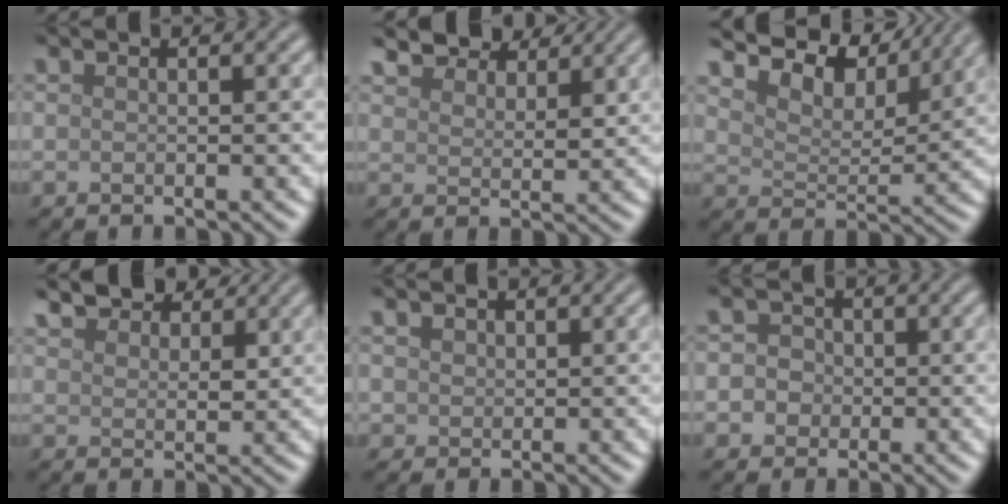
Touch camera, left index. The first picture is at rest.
{"total": 6.3, "force": [5.3, 2.4, 2.3], "torque": [-0.046, -0.003, 0.088]}
{"total": 8.8, "force": [7.5, 2.7, 3.8], "torque": [-0.077, 0.001, 0.100]}
{"total": 6.2, "force": [4.8, 2.9, 2.6], "torque": [-0.051, 0.005, 0.073]}
{"total": 1.4, "force": [0.8, 1.2, 0.4], "torque": [-0.010, 0.000, 0.015]}
{"total": 3.4, "force": [0.4, 3.1, 1.3], "torque": [0.010, 0.022, -0.019]}